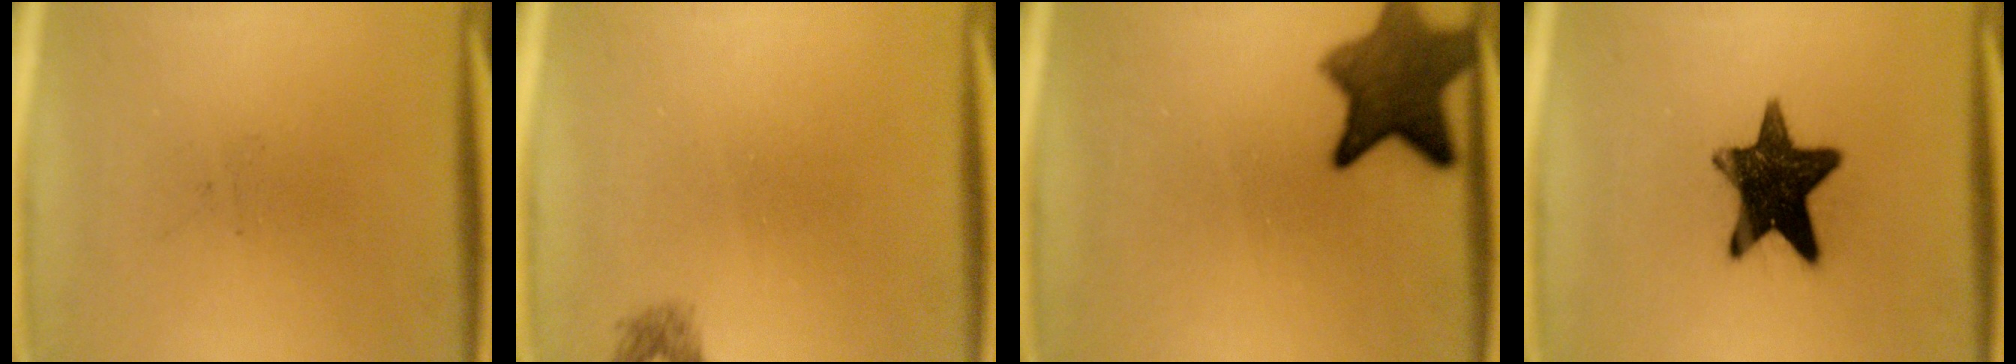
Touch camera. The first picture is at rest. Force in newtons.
{"total": 1.1}
{"total": 9.3}
{"total": 14.3}